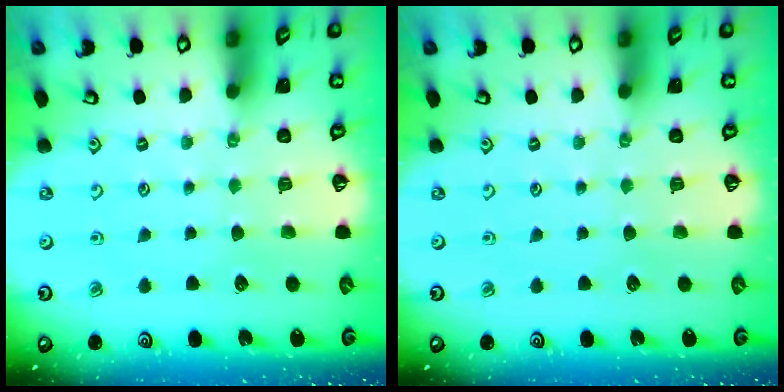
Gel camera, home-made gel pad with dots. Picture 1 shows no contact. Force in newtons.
{"total": 0.0}